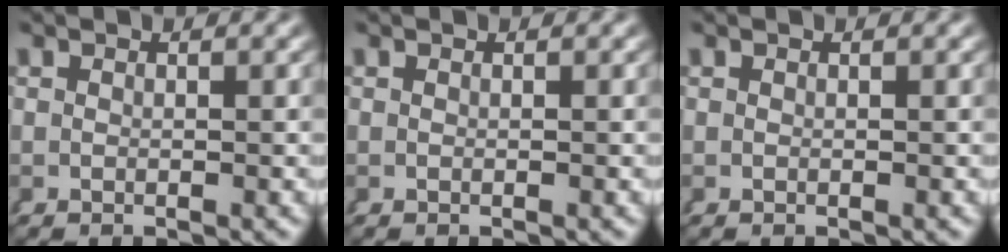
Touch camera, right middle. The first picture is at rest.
{"total": 0.0}
{"total": 0.0}